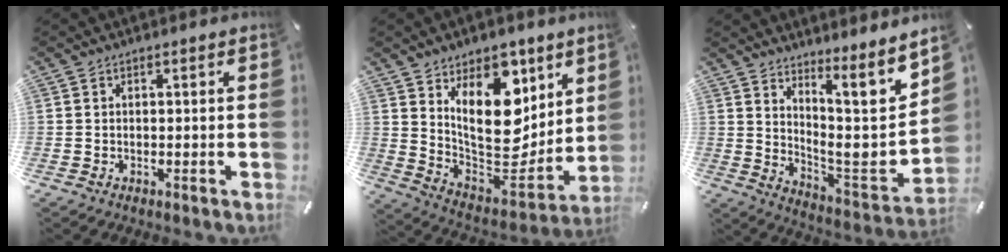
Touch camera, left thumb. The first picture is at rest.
{"total": 18.7, "force": [7.7, 11.4, 12.6], "torque": [-0.194, -0.073, 0.139]}
{"total": 12.2, "force": [7.6, 2.2, 9.3], "torque": [-0.118, -0.110, 0.116]}